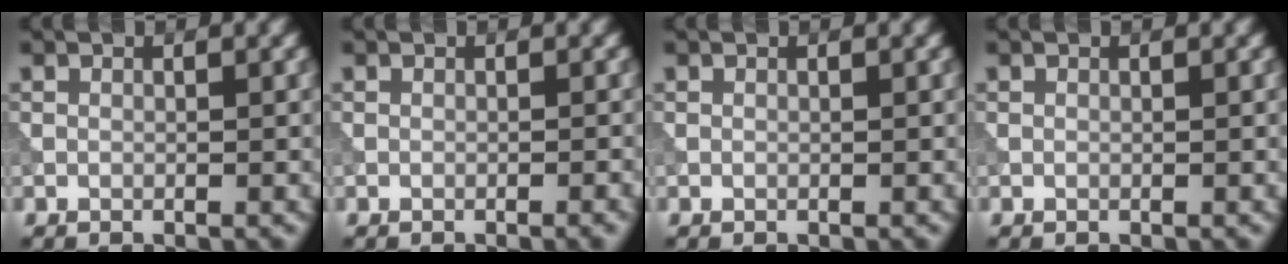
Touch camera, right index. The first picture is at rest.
{"total": 0.7, "force": [-0.2, 0.2, 0.6], "torque": [-0.004, 0.001, -0.006]}
{"total": 0.0}
{"total": 0.0}